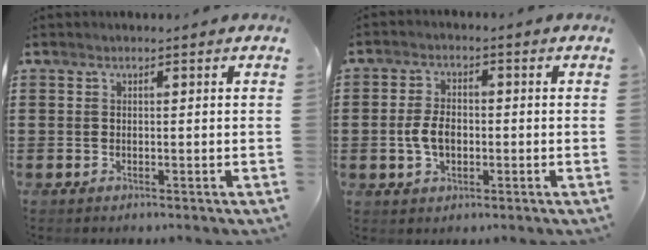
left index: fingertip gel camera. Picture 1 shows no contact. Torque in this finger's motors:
{"motor_torque": [0.29, 0.19, 0.21, 0.08]}